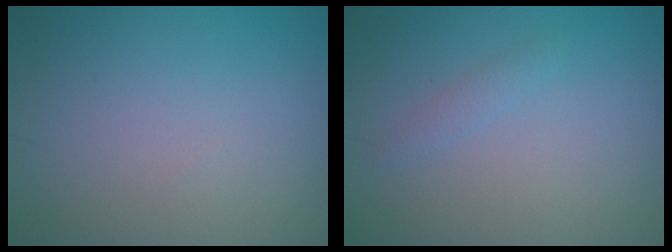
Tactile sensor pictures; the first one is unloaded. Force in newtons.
{"total": 1.0, "press": 1.0, "slide": 0.0}